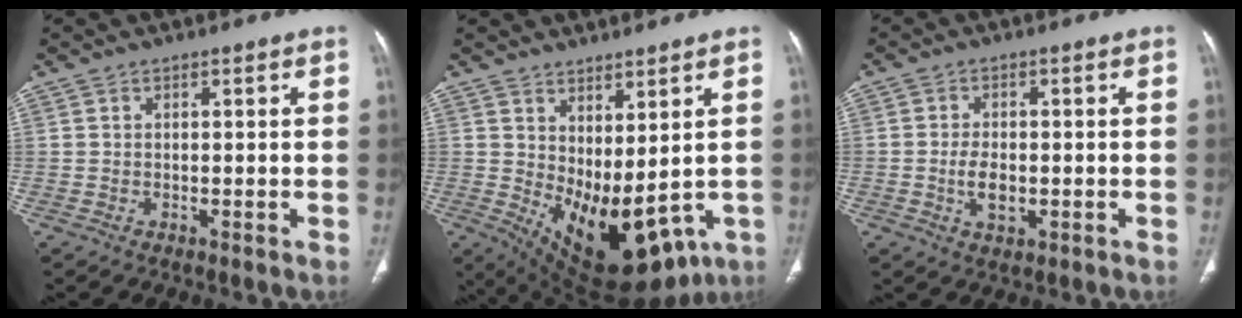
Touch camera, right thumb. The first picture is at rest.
{"total": 16.0, "force": [-0.9, 8.1, 13.7], "torque": [-0.202, -0.022, 0.025]}
{"total": 4.4, "force": [-0.9, 2.7, 3.3], "torque": [-0.053, 0.002, -0.013]}